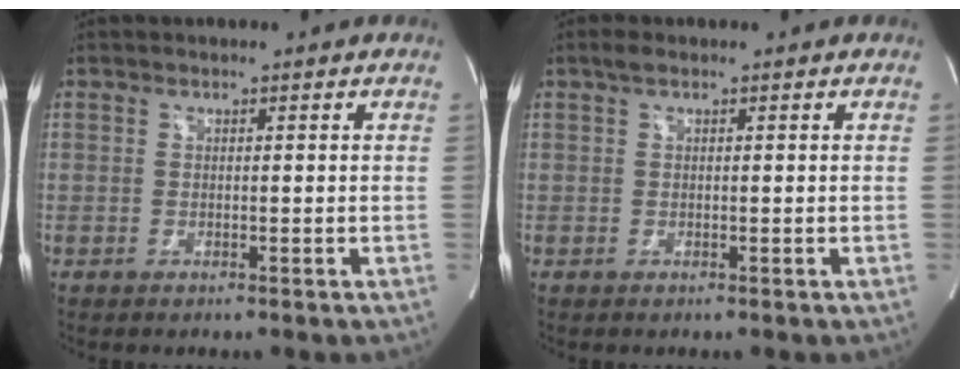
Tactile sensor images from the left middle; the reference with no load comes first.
{"total": 1.3, "force": [0.8, 0.4, 0.9], "torque": [-0.026, 0.015, 0.014]}